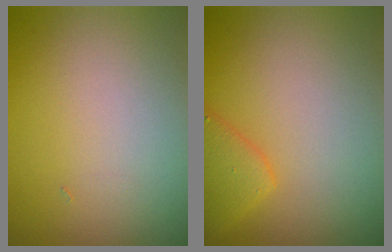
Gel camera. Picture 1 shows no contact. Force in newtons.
{"total": 2.6, "press": 2.6, "slide": 0.2}